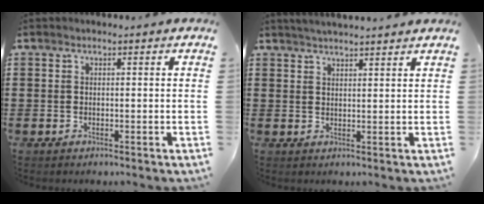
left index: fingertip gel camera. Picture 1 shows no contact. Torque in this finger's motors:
{"motor_torque": [0.47, -0.35, 0.11, 0.07]}